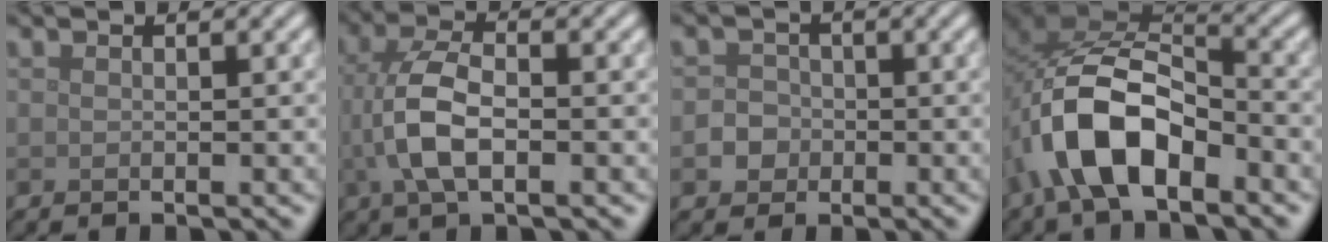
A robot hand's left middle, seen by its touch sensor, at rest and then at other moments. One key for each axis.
{"total": 5.7, "fx": -0.7, "fy": 2.8, "fz": 4.9, "tx": -0.115, "ty": 0.000, "tz": -0.014}
{"total": 2.4, "fx": -0.6, "fy": 2.2, "fz": 0.7, "tx": 0.009, "ty": 0.001, "tz": -0.019}
{"total": 10.0, "fx": -4.0, "fy": 5.2, "fz": 7.5, "tx": -0.149, "ty": 0.012, "tz": -0.082}